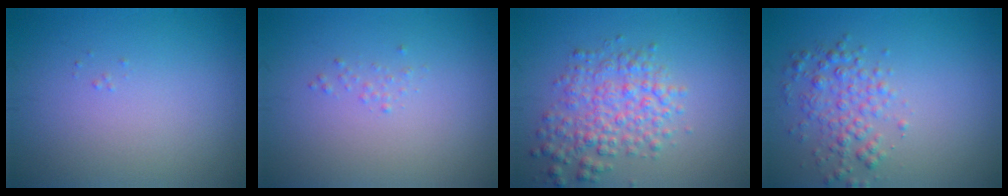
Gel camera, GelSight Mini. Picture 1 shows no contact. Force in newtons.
{"total": 0.5, "press": 0.5, "slide": 0.0}
{"total": 4.5, "press": 4.5, "slide": 0.1}
{"total": 2.9, "press": 2.9, "slide": 0.1}